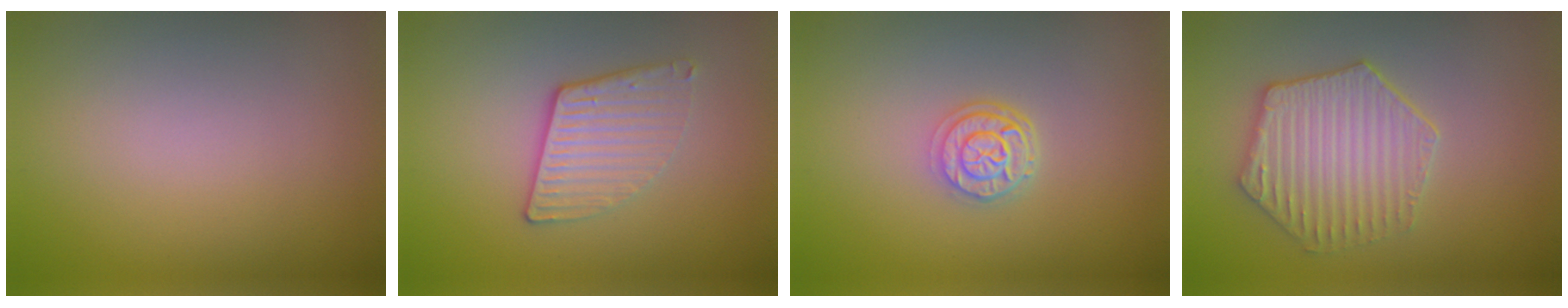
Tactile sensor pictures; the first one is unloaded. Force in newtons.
{"total": 3.1, "press": 2.7, "slide": 1.4}
{"total": 2.7, "press": 2.2, "slide": 1.6}
{"total": 4.3, "press": 4.0, "slide": 1.6}